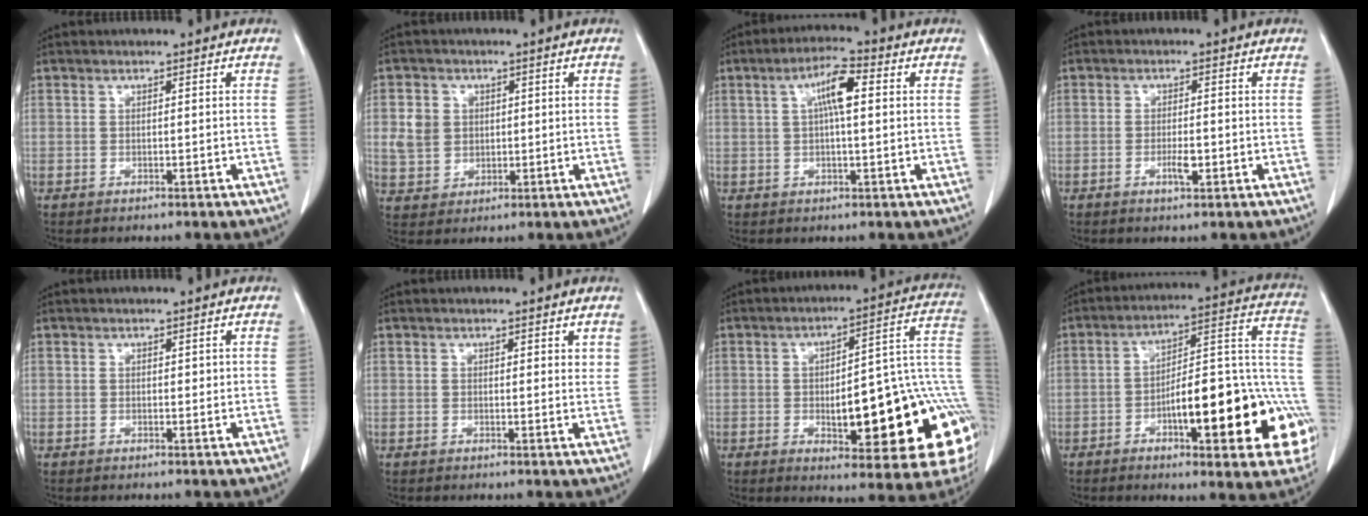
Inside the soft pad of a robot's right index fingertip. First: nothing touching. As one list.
[{"total": 5.6, "force": [1.0, 5.1, 2.2], "torque": [-0.049, 0.016, 0.029]}, {"total": 6.1, "force": [1.4, 1.1, 5.9], "torque": [-0.107, 0.017, 0.023]}, {"total": 2.7, "force": [-1.0, 0.6, 2.4], "torque": [-0.044, 0.001, -0.014]}, {"total": 0.7, "force": [0.2, 0.4, 0.4], "torque": [0.000, 0.001, 0.003]}, {"total": 1.5, "force": [1.1, 0.6, 0.8], "torque": [-0.003, -0.006, 0.012]}, {"total": 23.5, "force": [-5.2, 6.1, 22.1], "torque": [-0.189, 0.028, -0.053]}, {"total": 24.0, "force": [-8.1, 6.3, 21.7], "torque": [-0.206, 0.031, -0.100]}]